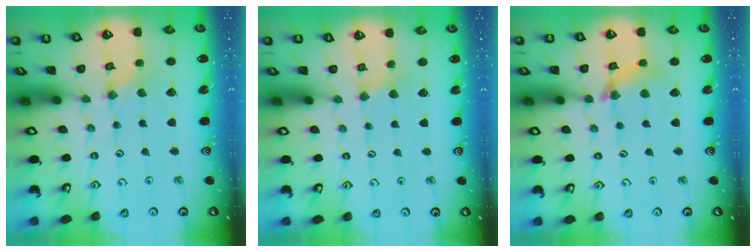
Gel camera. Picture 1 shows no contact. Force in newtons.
{"total": 2.8, "press": 2.8, "slide": 0.4}
{"total": 8.4, "press": 8.4, "slide": 0.9}